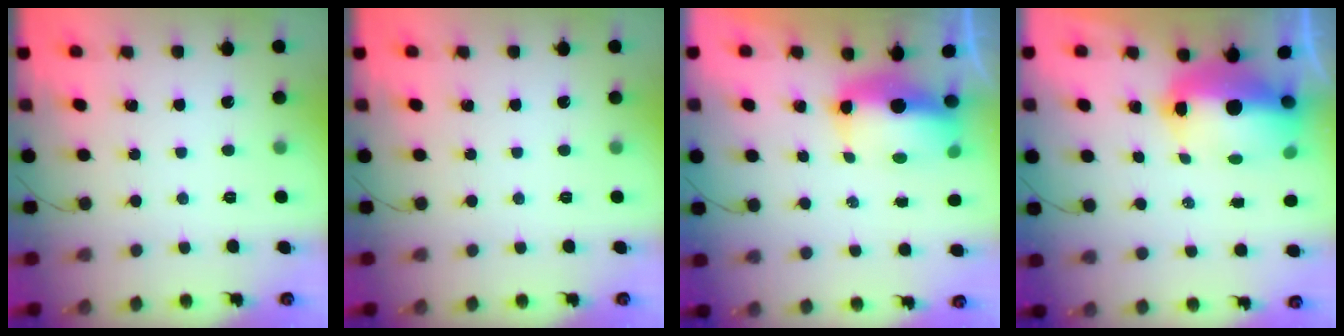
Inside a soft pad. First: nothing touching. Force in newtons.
{"total": 0.0}
{"total": 8.9, "press": 8.7, "slide": 1.8}
{"total": 11.8, "press": 11.5, "slide": 2.3}